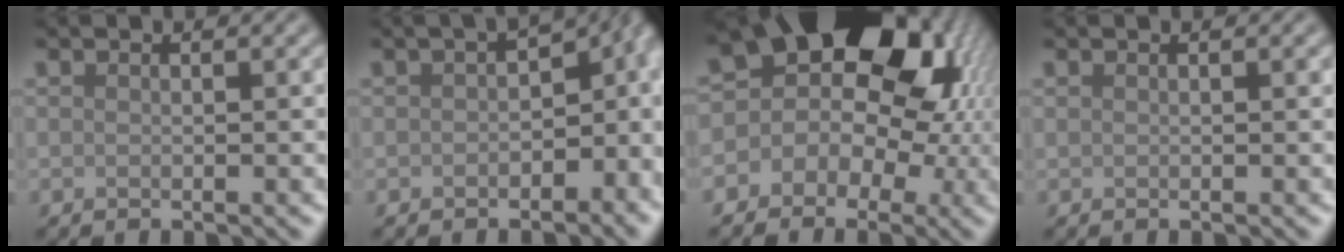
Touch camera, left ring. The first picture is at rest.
{"total": 7.3, "force": [-0.3, 4.6, 5.6], "torque": [-0.044, -0.006, -0.003]}
{"total": 18.4, "force": [4.5, 13.9, 11.3], "torque": [-0.135, 0.057, 0.039]}
{"total": 0.0}